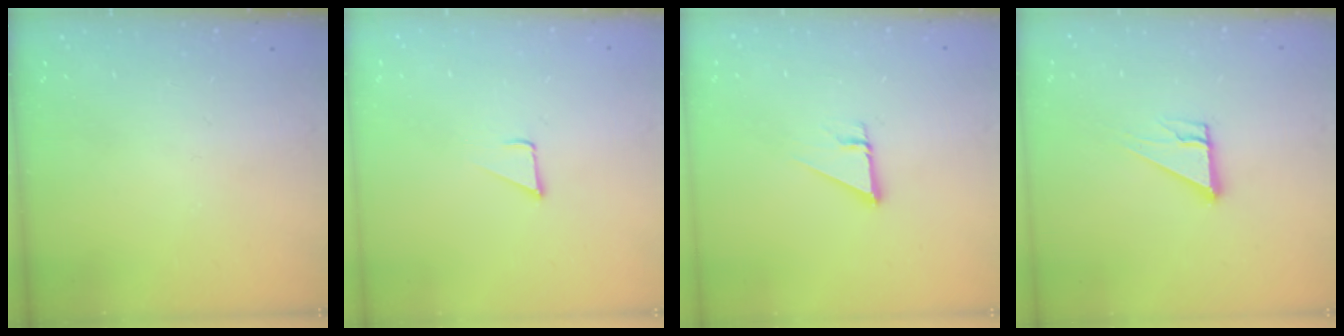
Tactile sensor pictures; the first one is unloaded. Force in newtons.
{"total": 2.8, "press": 2.8, "slide": 0.2}
{"total": 2.7, "press": 2.7, "slide": 0.1}
{"total": 5.1, "press": 5.0, "slide": 0.4}